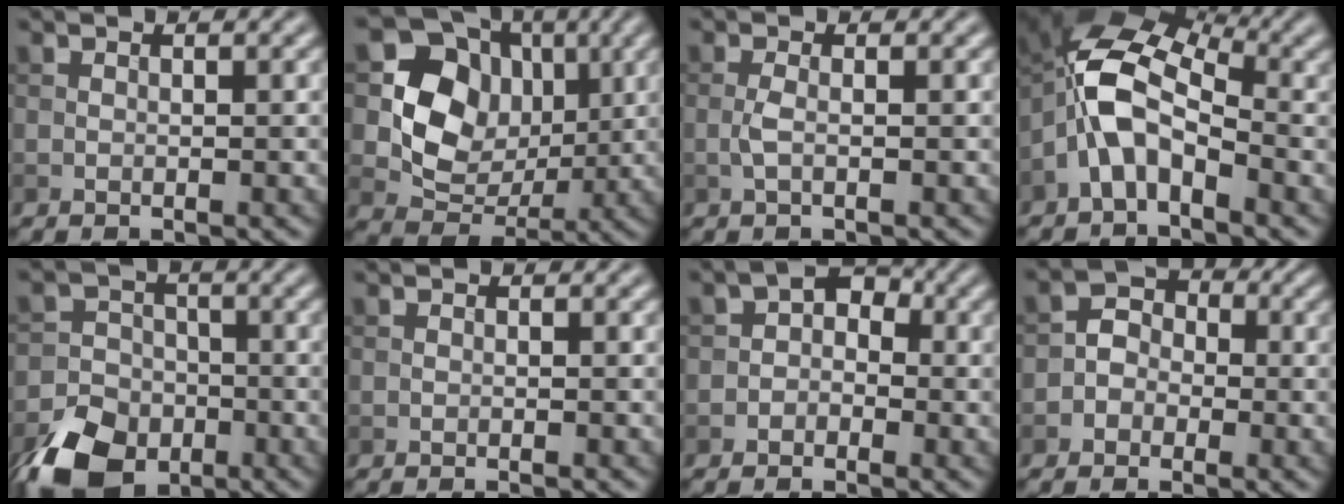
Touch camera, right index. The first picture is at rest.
{"total": 8.1, "force": [1.1, 6.9, 4.2], "torque": [-0.059, -0.008, 0.011]}
{"total": 1.3, "force": [-0.3, 0.3, 1.2], "torque": [-0.027, 0.000, -0.009]}
{"total": 6.7, "force": [-2.1, 3.6, 5.2], "torque": [-0.112, 0.018, -0.052]}
{"total": 9.3, "force": [-5.9, 5.8, 4.0], "torque": [-0.079, -0.022, -0.116]}
{"total": 0.9, "force": [-0.6, 0.2, 0.6], "torque": [-0.003, -0.001, -0.014]}
{"total": 2.5, "force": [-0.9, 1.9, 1.3], "torque": [-0.007, 0.009, -0.027]}
{"total": 2.5, "force": [-1.0, 2.1, 0.9], "torque": [-0.002, 0.010, -0.028]}